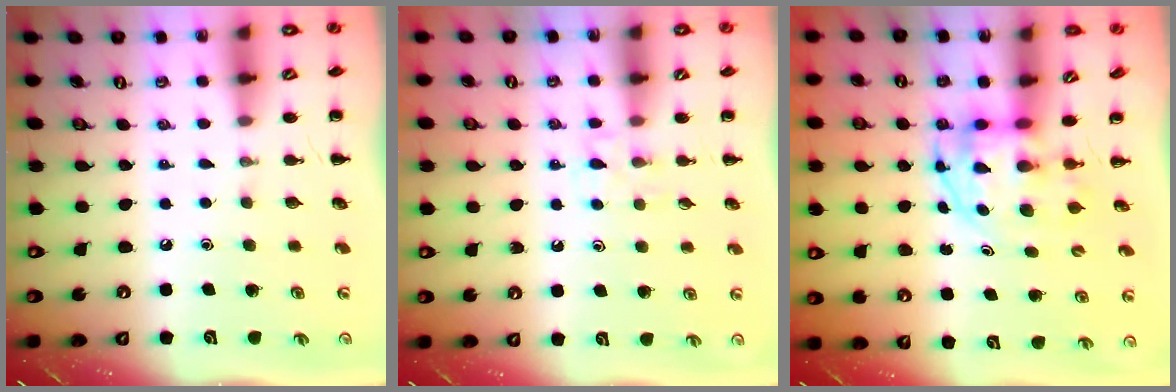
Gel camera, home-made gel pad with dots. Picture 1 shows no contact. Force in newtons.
{"total": 5.6, "press": 5.4, "slide": 1.7}
{"total": 3.8, "press": 3.7, "slide": 0.7}